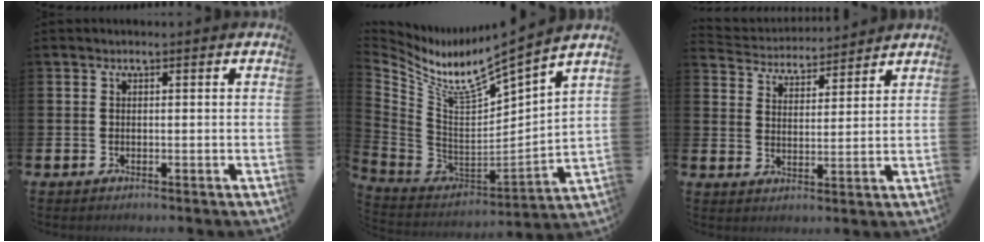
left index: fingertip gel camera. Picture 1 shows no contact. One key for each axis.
{"total": 7.1, "fx": 6.2, "fy": 0.1, "fz": 3.4, "tx": -0.099, "ty": -0.064, "tz": 0.094}
{"total": 4.3, "fx": 4.2, "fy": 0.8, "fz": -0.4, "tx": -0.017, "ty": -0.035, "tz": 0.071}